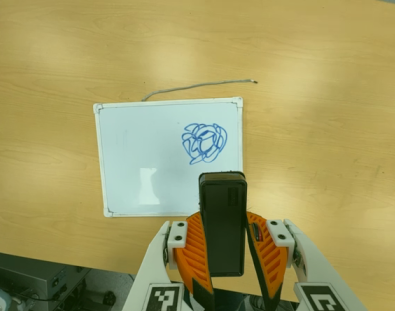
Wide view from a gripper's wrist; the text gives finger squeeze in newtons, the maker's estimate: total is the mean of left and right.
{"total": 8.4, "left": 8.1, "right": 8.7}